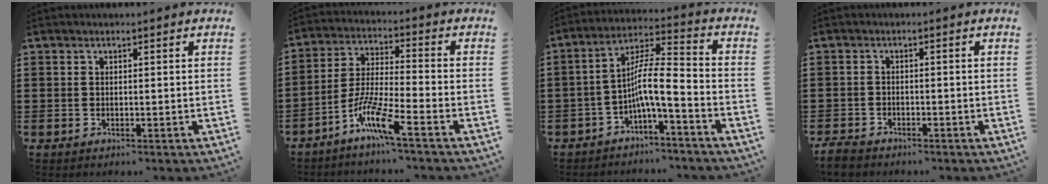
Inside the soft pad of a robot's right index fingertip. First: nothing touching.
{"total": 8.4, "force": [-5.8, 0.3, 6.1], "torque": [-0.147, -0.018, -0.118]}
{"total": 7.4, "force": [-3.2, 0.5, 6.6], "torque": [-0.126, -0.014, -0.066]}
{"total": 2.3, "force": [-2.2, 0.7, 0.5], "torque": [-0.020, -0.001, -0.048]}